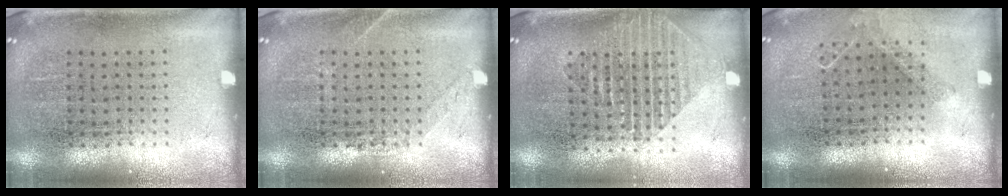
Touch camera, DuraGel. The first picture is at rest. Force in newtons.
{"total": 1.0, "press": 1.0, "slide": 0.2}
{"total": 1.6, "press": 1.3, "slide": 0.8}
{"total": 0.9, "press": 0.9, "slide": 0.1}